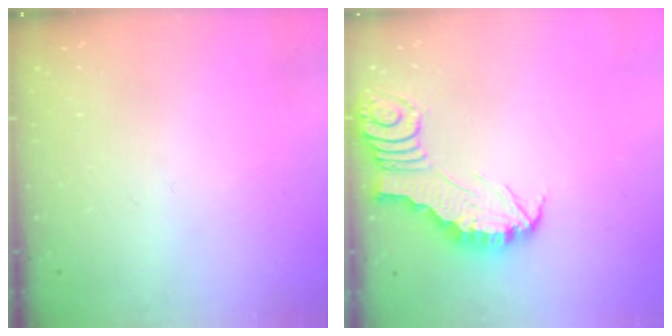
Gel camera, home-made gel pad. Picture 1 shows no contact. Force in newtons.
{"total": 2.6, "press": 2.6, "slide": 0.2}